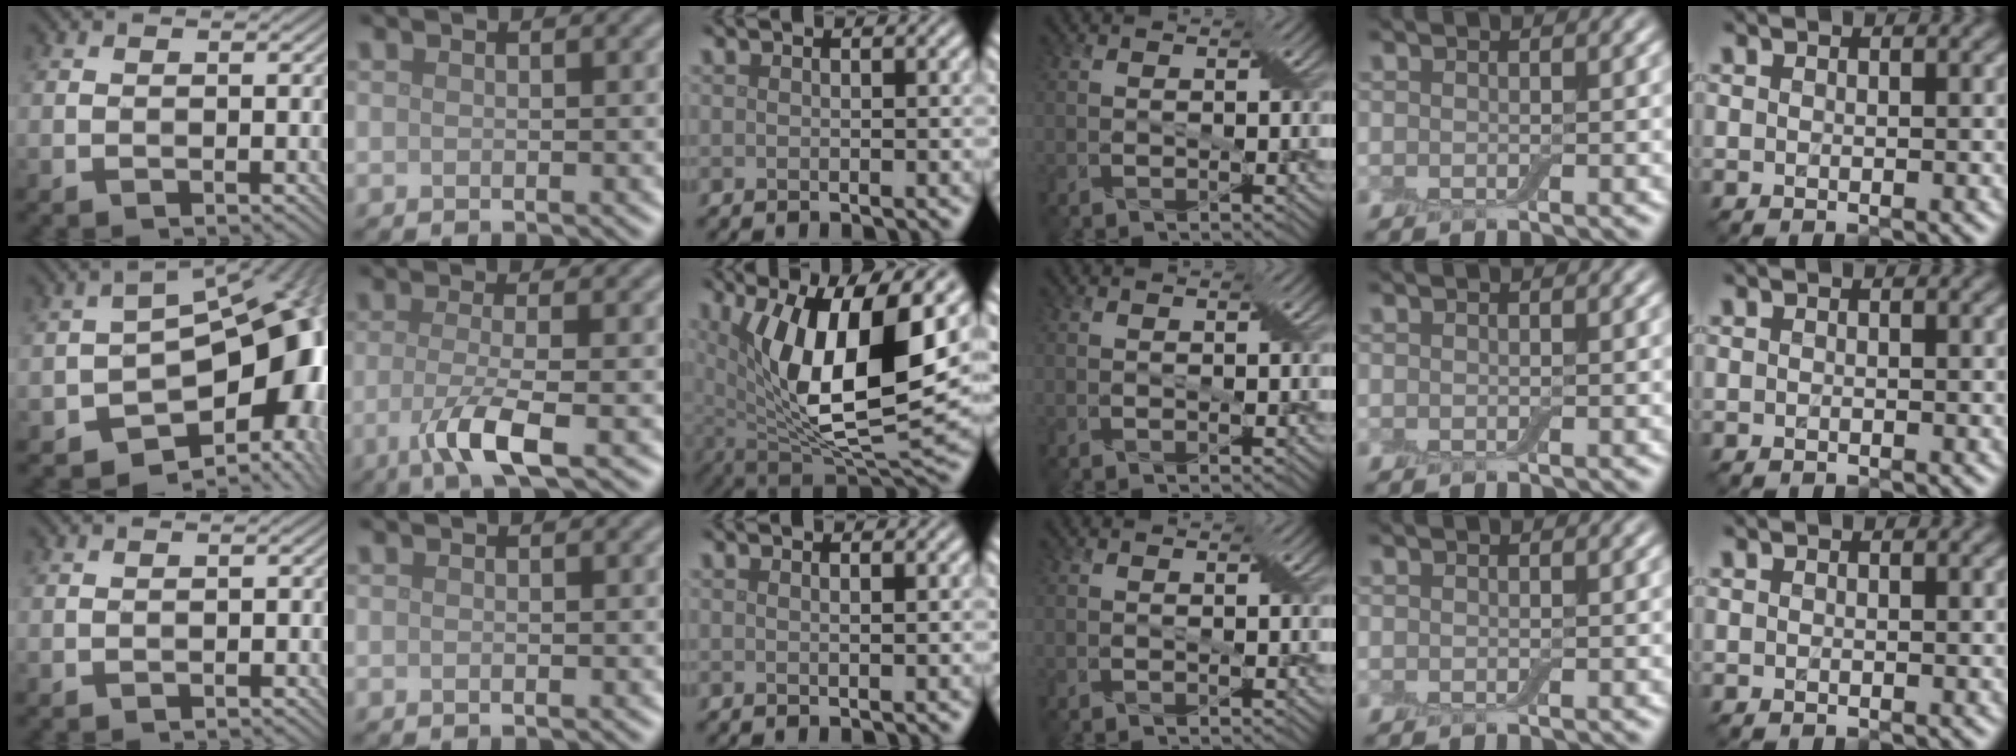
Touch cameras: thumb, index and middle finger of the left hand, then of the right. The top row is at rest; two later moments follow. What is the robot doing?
{"motion": "extract", "object": "backpack"}